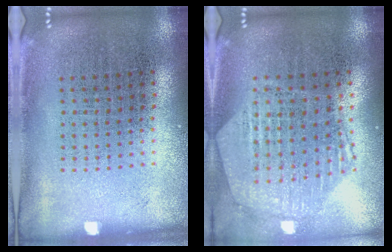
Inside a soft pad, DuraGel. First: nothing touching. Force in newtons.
{"total": 1.2, "press": 1.2, "slide": 0.1}